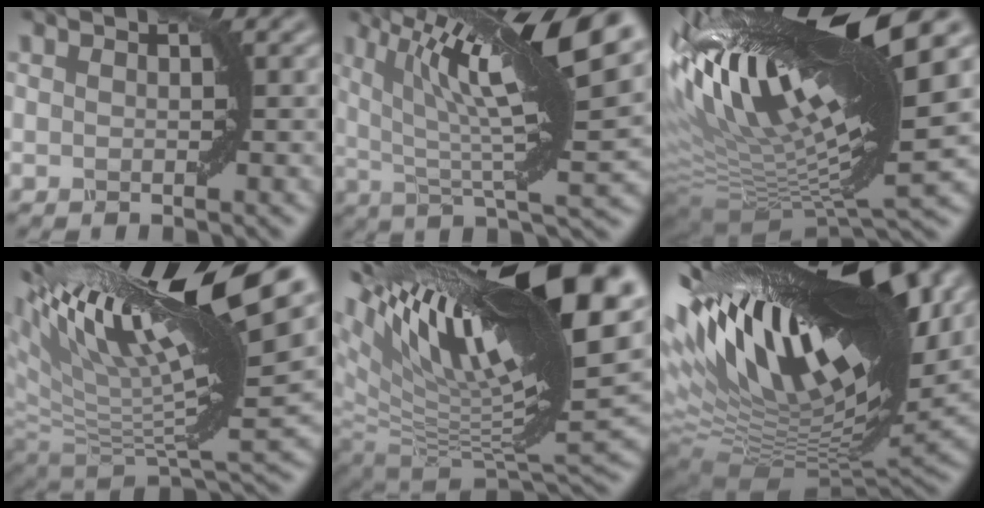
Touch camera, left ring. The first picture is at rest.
{"total": 14.3, "force": [6.5, 3.3, 12.3], "torque": [-0.193, 0.022, 0.113]}
{"total": 16.9, "force": [6.2, 4.9, 15.0], "torque": [-0.294, 0.017, 0.108]}
{"total": 16.1, "force": [8.3, 4.6, 12.9], "torque": [-0.241, 0.030, 0.149]}
{"total": 17.7, "force": [8.6, 5.9, 14.3], "torque": [-0.246, 0.023, 0.151]}
{"total": 19.0, "force": [7.5, 7.8, 15.6], "torque": [-0.292, 0.032, 0.114]}